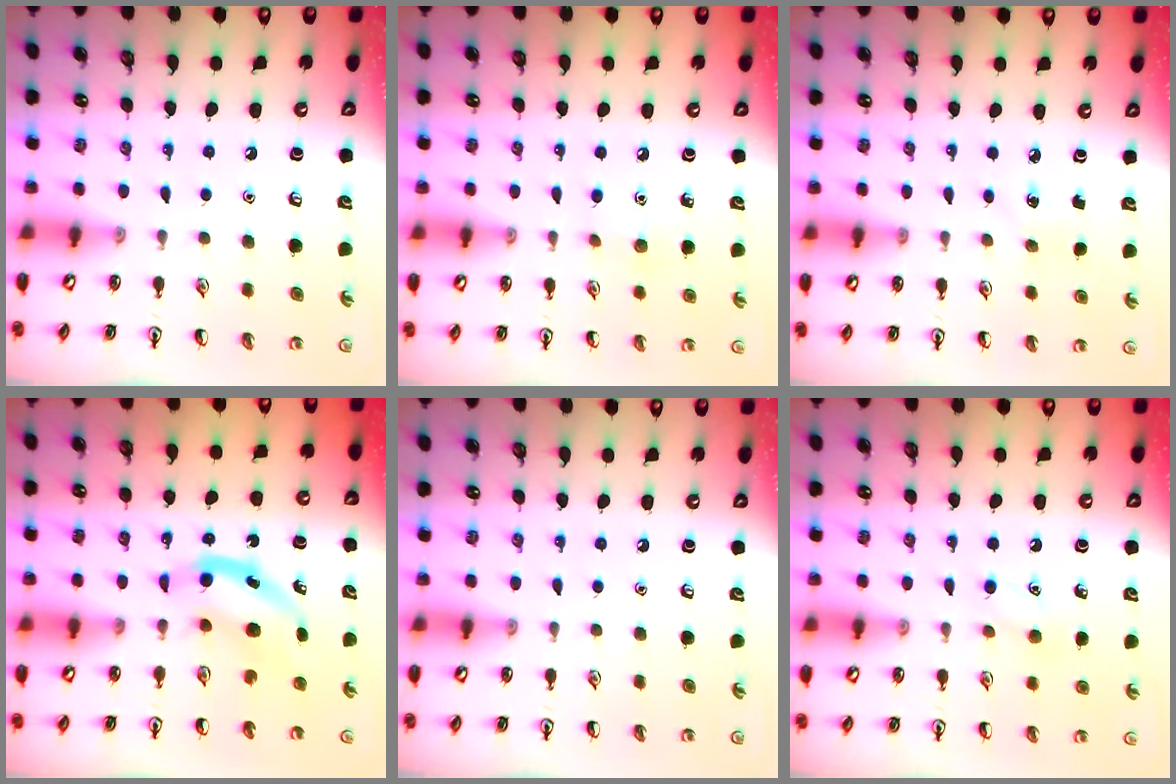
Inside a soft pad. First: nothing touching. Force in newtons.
{"total": 5.8, "press": 5.5, "slide": 1.7}
{"total": 1.9, "press": 1.8, "slide": 0.7}
{"total": 4.4, "press": 4.4, "slide": 0.5}
{"total": 0.0}
{"total": 7.3, "press": 7.1, "slide": 1.7}